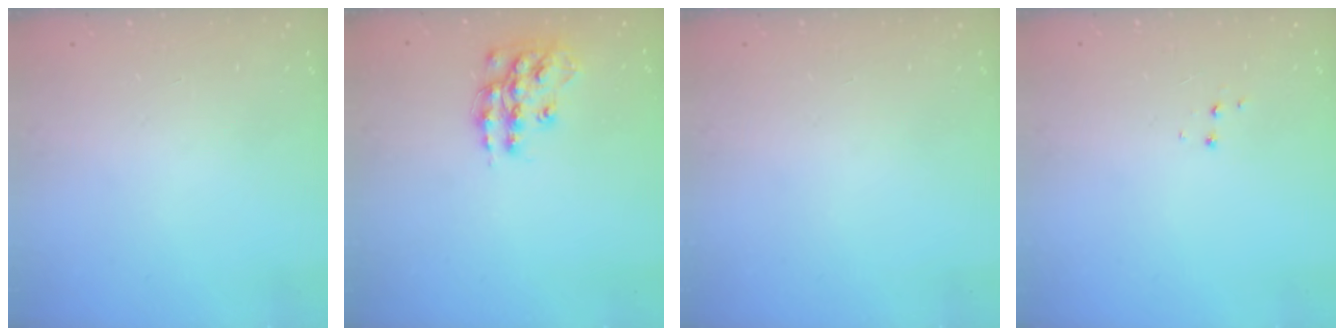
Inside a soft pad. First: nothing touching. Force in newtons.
{"total": 13.7, "press": 13.7, "slide": 0.9}
{"total": 0.0}
{"total": 3.4, "press": 3.3, "slide": 0.6}